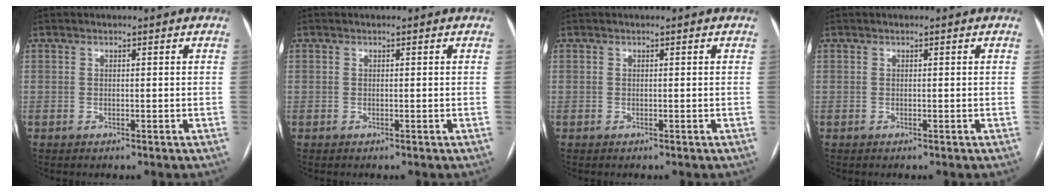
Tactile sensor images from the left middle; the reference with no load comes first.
{"total": 0.0}
{"total": 0.0}
{"total": 0.0}